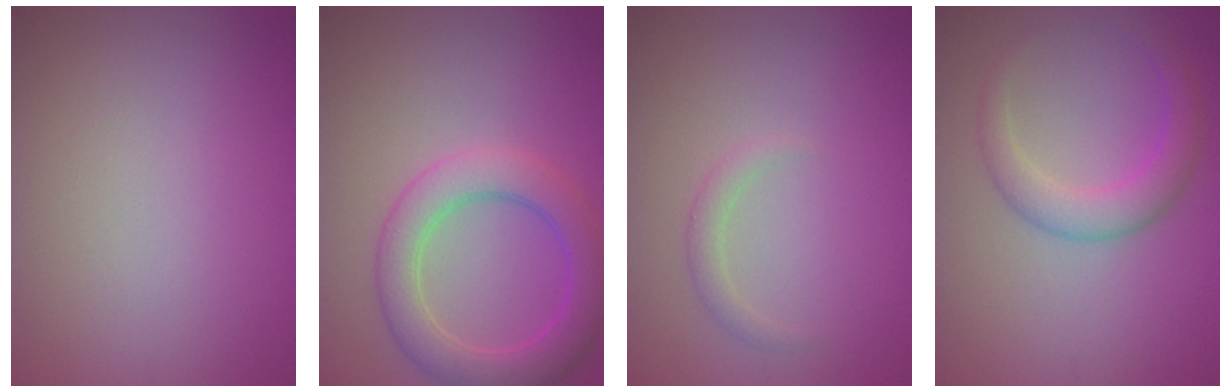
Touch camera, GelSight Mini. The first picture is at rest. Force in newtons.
{"total": 5.2, "press": 5.2, "slide": 0.2}
{"total": 1.2, "press": 1.2, "slide": 0.1}
{"total": 3.2, "press": 3.2, "slide": 0.2}